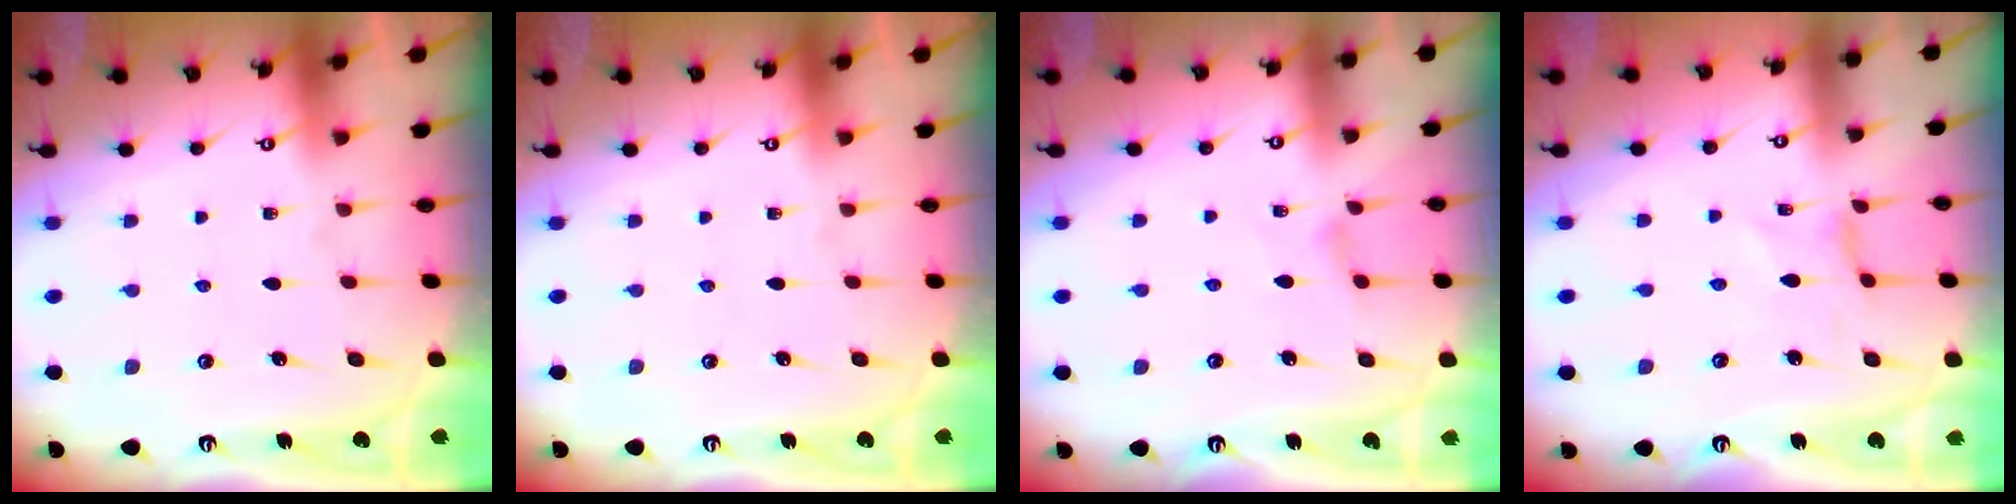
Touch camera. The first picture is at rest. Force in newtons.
{"total": 0.0}
{"total": 1.8, "press": 1.7, "slide": 0.4}
{"total": 0.0}